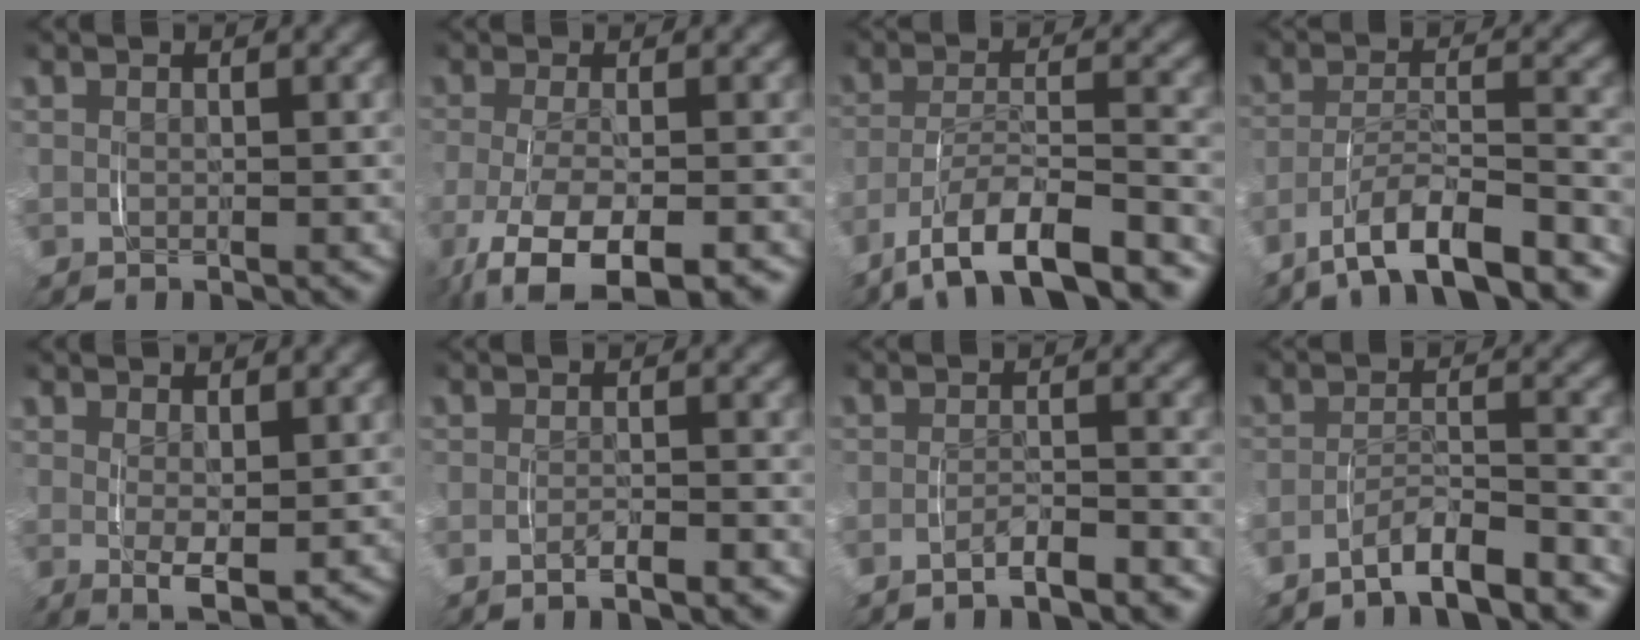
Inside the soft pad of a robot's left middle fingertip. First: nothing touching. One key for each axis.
{"total": 8.3, "fx": -4.6, "fy": 3.5, "fz": 6.0, "tx": -0.143, "ty": -0.043, "tz": -0.049}
{"total": 8.1, "fx": -6.4, "fy": 2.2, "fz": 4.4, "tx": -0.078, "ty": -0.008, "tz": -0.108}
{"total": 6.9, "fx": -5.9, "fy": 1.7, "fz": 3.1, "tx": -0.049, "ty": -0.001, "tz": -0.108}
{"total": 3.4, "fx": 0.2, "fy": 1.1, "fz": 3.3, "tx": -0.055, "ty": -0.020, "tz": 0.011}
{"total": 1.7, "fx": -1.6, "fy": -0.2, "fz": 0.5, "tx": -0.008, "ty": 0.001, "tz": -0.032}
{"total": 2.8, "fx": -2.7, "fy": 0.1, "fz": 0.6, "tx": -0.006, "ty": 0.001, "tz": -0.054}
{"total": 5.1, "fx": -4.9, "fy": 0.4, "fz": 1.3, "tx": -0.018, "ty": -0.004, "tz": -0.091}